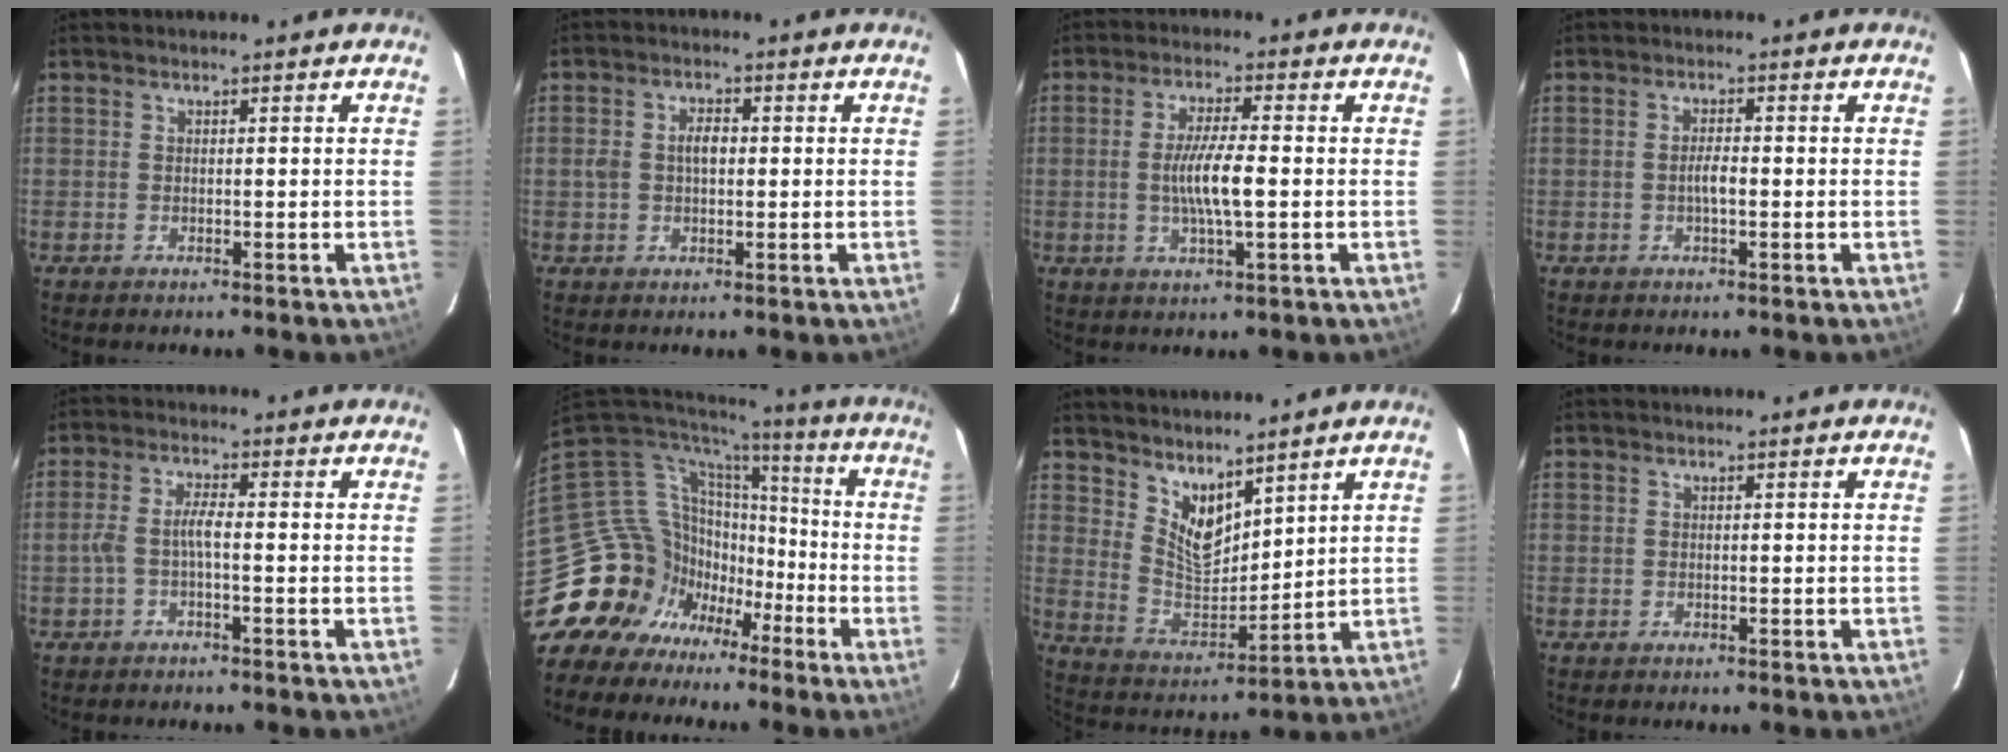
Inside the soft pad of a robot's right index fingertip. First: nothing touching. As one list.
[{"total": 4.1, "force": [0.1, 2.6, 3.2], "torque": [-0.059, 0.009, 0.003]}, {"total": 7.4, "force": [-0.7, 1.0, 7.2], "torque": [-0.135, -0.004, -0.013]}, {"total": 2.3, "force": [-0.5, 0.6, 2.2], "torque": [-0.042, 0.002, -0.010]}, {"total": 3.4, "force": [-1.3, 0.4, 3.2], "torque": [-0.073, 0.008, -0.024]}, {"total": 19.0, "force": [-10.2, 15.4, 4.8], "torque": [-0.139, 0.030, -0.170]}, {"total": 9.1, "force": [6.6, 3.8, 4.9], "torque": [-0.081, -0.010, 0.136]}, {"total": 0.0}]